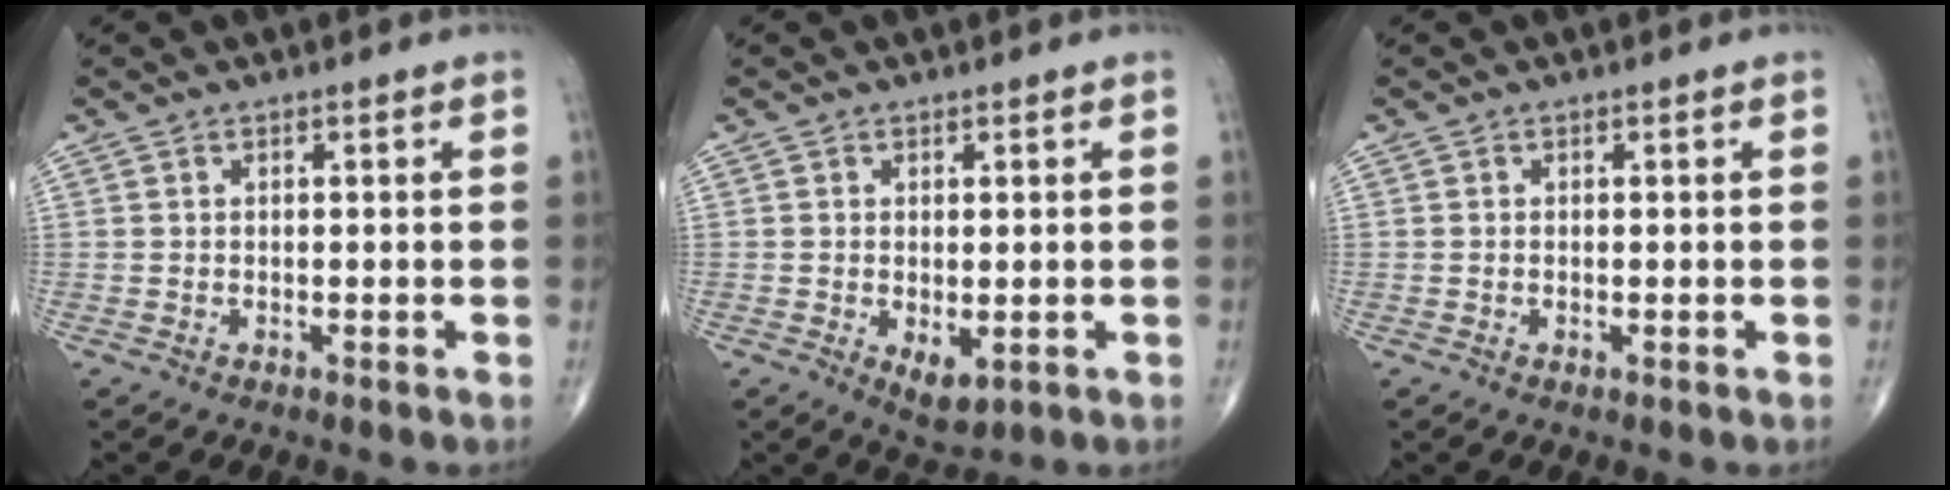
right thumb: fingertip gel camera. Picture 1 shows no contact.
{"total": 4.0, "force": [-0.9, 2.0, 3.4], "torque": [-0.049, -0.011, -0.005]}
{"total": 0.0}